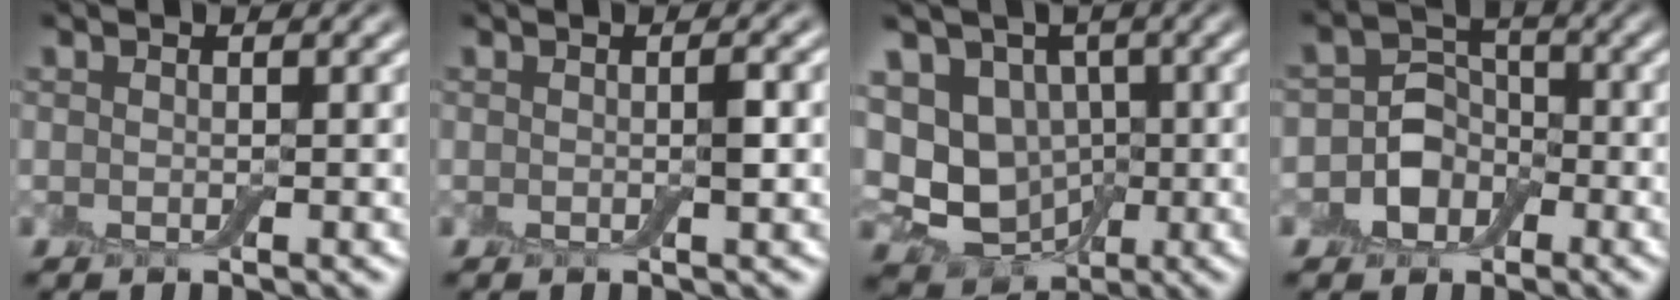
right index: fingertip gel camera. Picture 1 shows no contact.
{"total": 1.2, "force": [-0.1, 0.1, 1.2], "torque": [-0.018, 0.001, -0.002]}
{"total": 7.4, "force": [-0.5, 6.1, 4.0], "torque": [-0.058, -0.003, -0.017]}
{"total": 4.5, "force": [-1.4, 3.7, 2.2], "torque": [-0.011, 0.002, -0.037]}